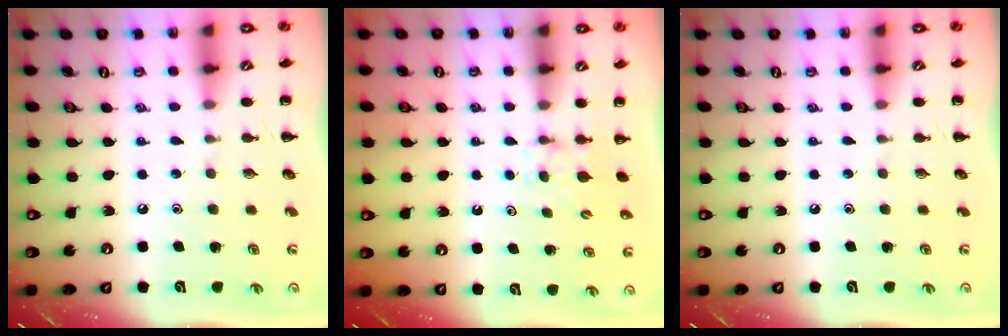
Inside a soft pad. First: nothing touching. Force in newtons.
{"total": 3.9, "press": 3.5, "slide": 1.5}
{"total": 0.0}